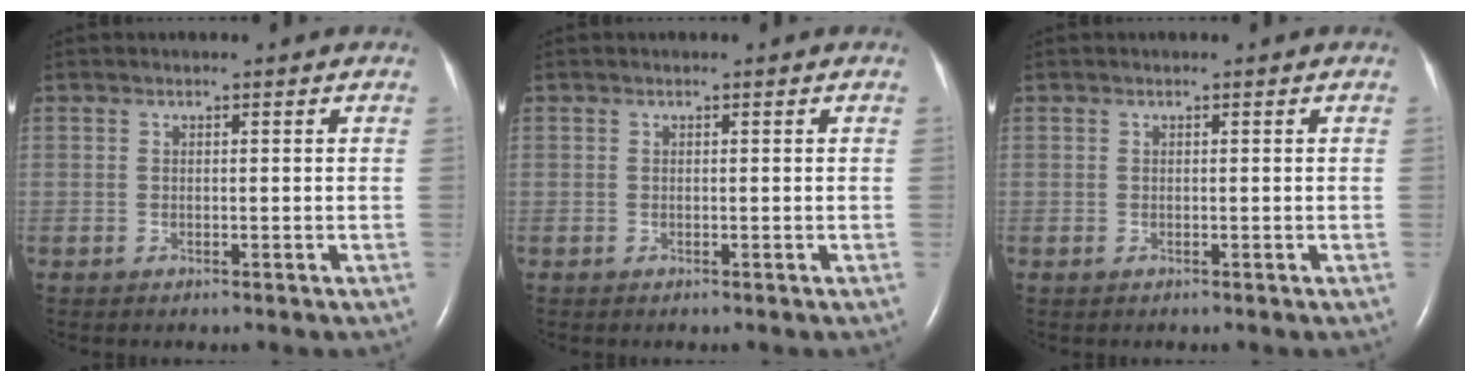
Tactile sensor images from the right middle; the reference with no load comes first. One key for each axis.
{"total": 0.0}
{"total": 0.0}